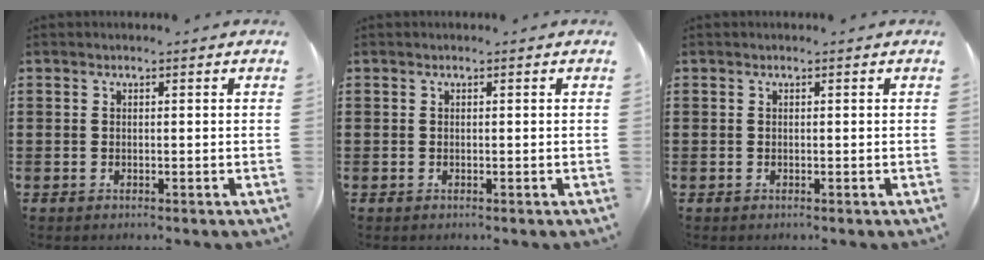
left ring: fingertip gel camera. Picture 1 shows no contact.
{"total": 0.0}
{"total": 0.0}